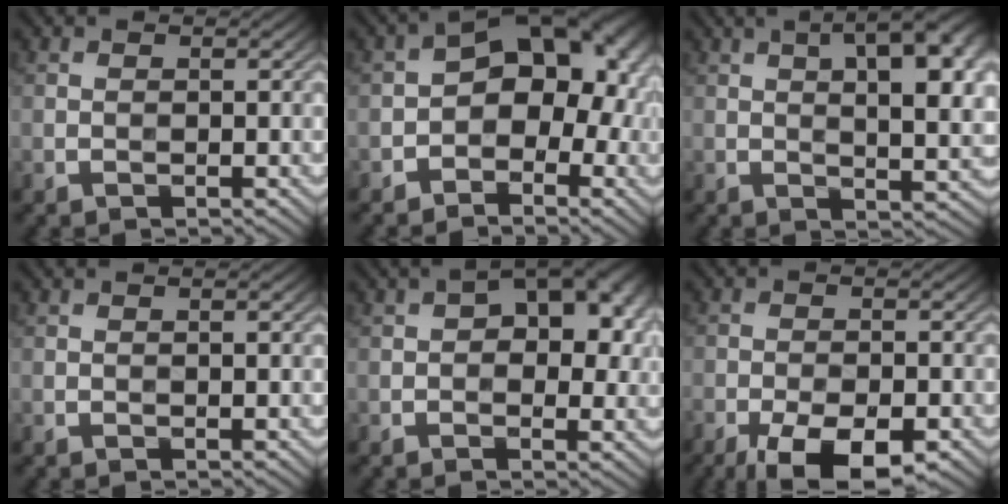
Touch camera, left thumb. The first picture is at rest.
{"total": 11.6, "force": [-1.0, 7.8, 8.6], "torque": [-0.089, 0.006, -0.027]}
{"total": 14.0, "force": [4.6, 5.6, 11.9], "torque": [-0.148, 0.030, 0.052]}
{"total": 0.7, "force": [0.1, 0.1, 0.6], "torque": [-0.010, 0.001, 0.002]}
{"total": 10.4, "force": [2.4, 6.1, 8.1], "torque": [-0.093, 0.014, 0.022]}
{"total": 10.3, "force": [-6.8, 3.9, 6.7], "torque": [-0.122, -0.025, -0.105]}